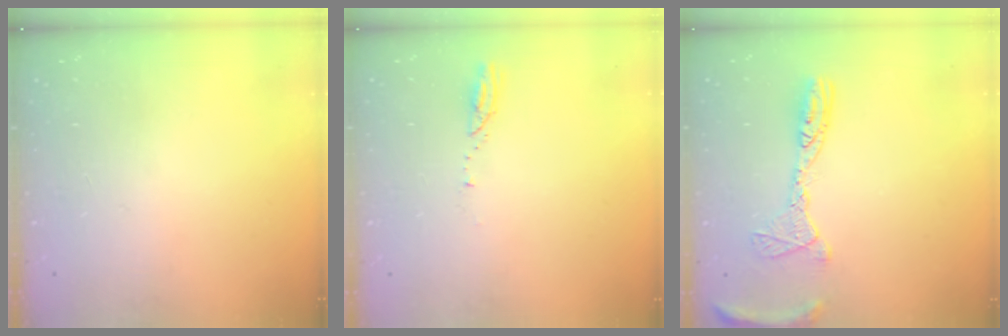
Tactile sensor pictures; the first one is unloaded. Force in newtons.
{"total": 3.2, "press": 3.2, "slide": 0.3}
{"total": 12.9, "press": 12.8, "slide": 1.2}